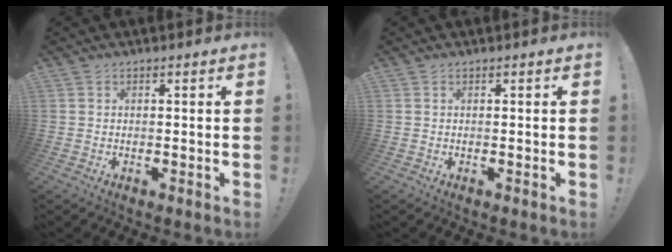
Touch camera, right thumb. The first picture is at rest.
{"total": 0.0}